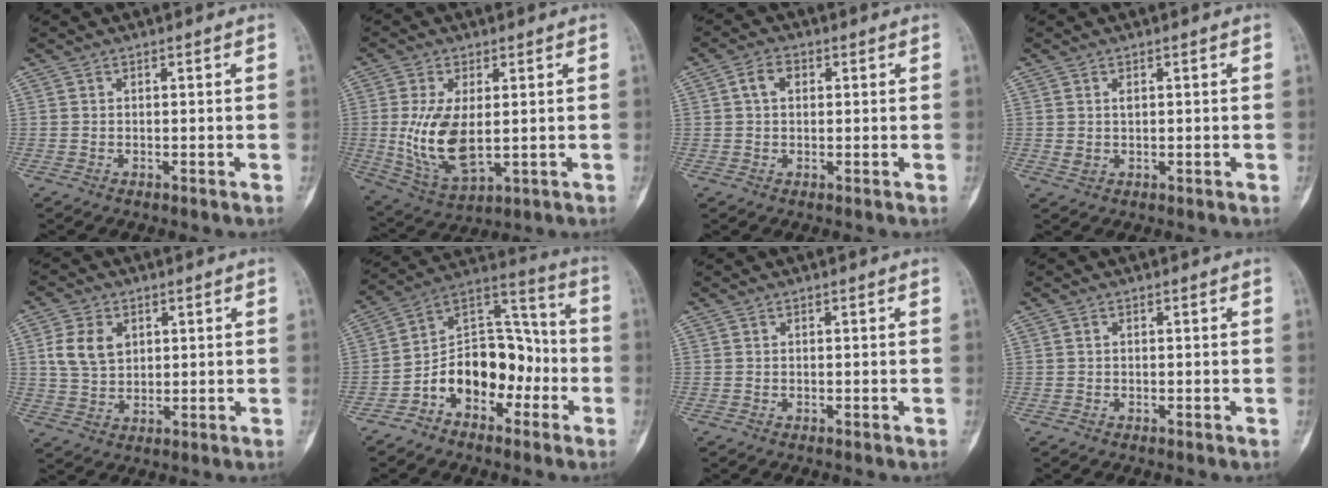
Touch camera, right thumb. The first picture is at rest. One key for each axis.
{"total": 11.9, "fx": 0.1, "fy": 6.0, "fz": 10.3, "tx": -0.205, "ty": -0.013, "tz": 0.018}
{"total": 3.6, "fx": 0.8, "fy": 2.5, "fz": 2.5, "tx": -0.042, "ty": 0.011, "tz": 0.013}
{"total": 1.9, "fx": 0.5, "fy": 1.1, "fz": 1.5, "tx": -0.027, "ty": -0.001, "tz": 0.013}
{"total": 7.5, "fx": 2.3, "fy": 5.4, "fz": 4.7, "tx": -0.076, "ty": -0.006, "tz": 0.048}
{"total": 15.1, "fx": -5.3, "fy": 10.2, "fz": 9.7, "tx": -0.120, "ty": 0.078, "tz": -0.097}
{"total": 0.0}
{"total": 0.0}